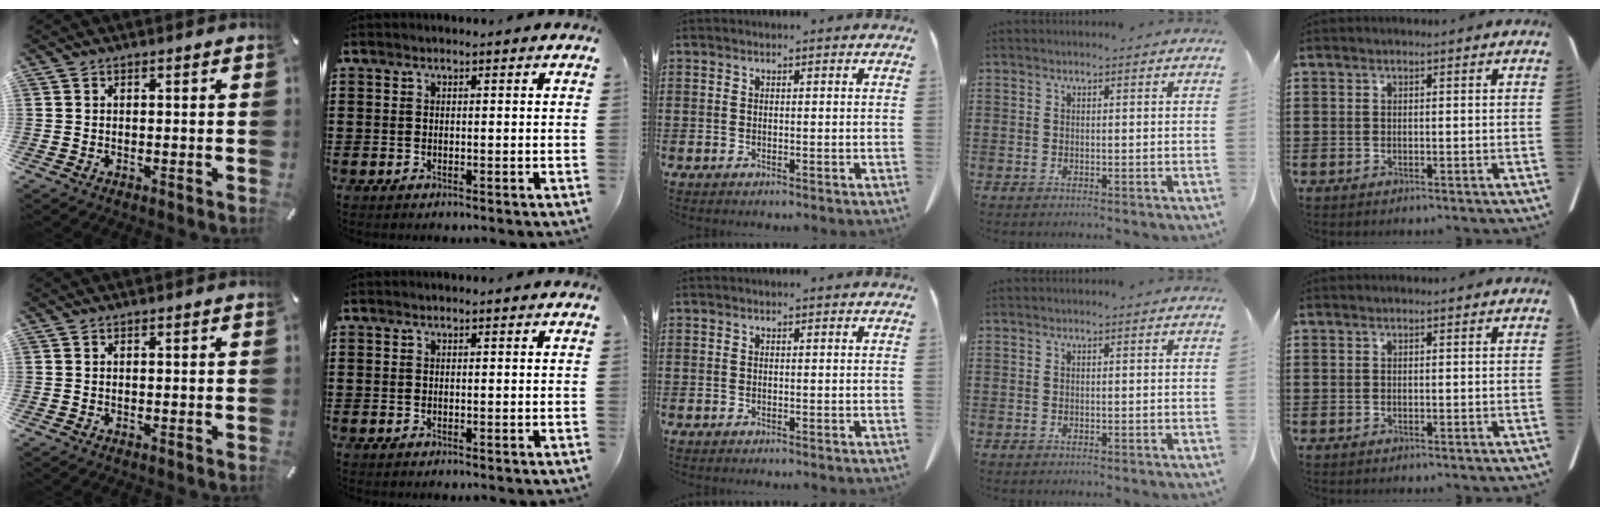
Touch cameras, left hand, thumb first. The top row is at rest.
{}